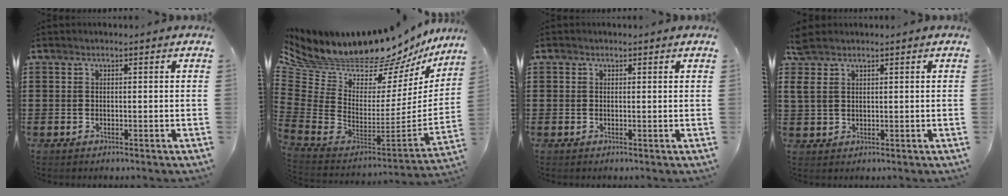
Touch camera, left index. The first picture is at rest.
{"total": 9.4, "force": [9.0, 2.2, 1.3], "torque": [-0.075, -0.095, 0.153]}
{"total": 0.5, "force": [0.3, 0.4, 0.0], "torque": [-0.002, 0.004, 0.007]}
{"total": 3.3, "force": [2.2, 1.8, 1.7], "torque": [-0.042, 0.008, 0.040]}